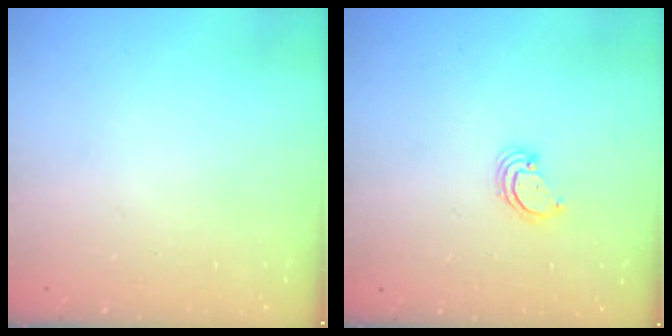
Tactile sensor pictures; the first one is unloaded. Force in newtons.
{"total": 3.1, "press": 3.1, "slide": 0.3}